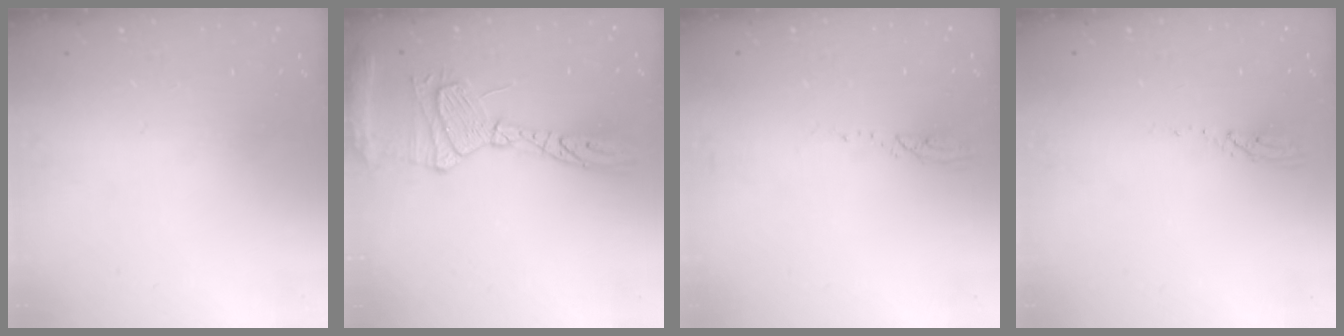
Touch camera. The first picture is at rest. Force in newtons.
{"total": 17.8, "press": 17.7, "slide": 1.5}
{"total": 2.4, "press": 2.4, "slide": 0.3}
{"total": 3.0, "press": 2.9, "slide": 0.3}